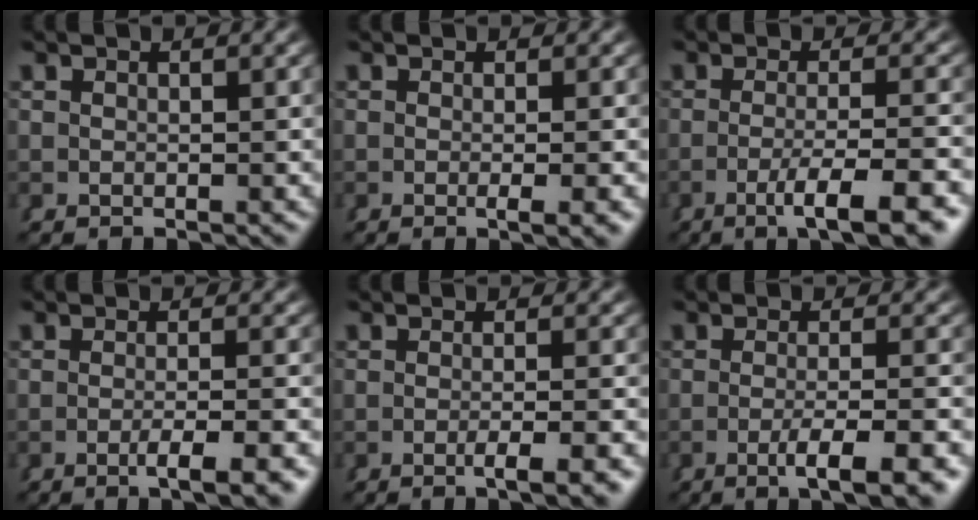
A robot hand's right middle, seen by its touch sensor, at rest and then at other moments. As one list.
[{"total": 2.0, "force": [-0.9, 0.0, 1.8], "torque": [-0.026, -0.004, -0.013]}, {"total": 6.2, "force": [-3.7, 0.5, 5.0], "torque": [-0.076, -0.018, -0.049]}, {"total": 3.7, "force": [-2.3, 0.1, 2.9], "torque": [-0.047, -0.008, -0.034]}, {"total": 3.0, "force": [-1.9, -0.1, 2.3], "torque": [-0.036, -0.003, -0.030]}, {"total": 5.1, "force": [-3.0, 0.4, 4.2], "torque": [-0.064, -0.015, -0.040]}]